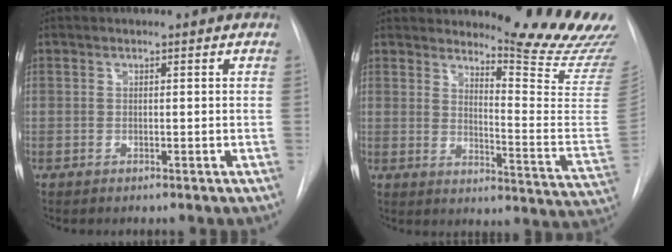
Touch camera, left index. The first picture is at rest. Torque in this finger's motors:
{"motor_torque": [0.11, -0.46, 0.11, 0.04]}